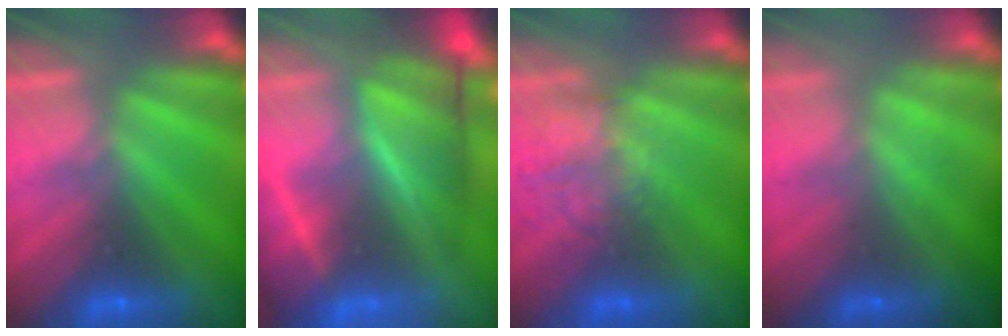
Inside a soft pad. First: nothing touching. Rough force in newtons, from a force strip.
{"total": 7.5}
{"total": 2.1}
{"total": 1.1}